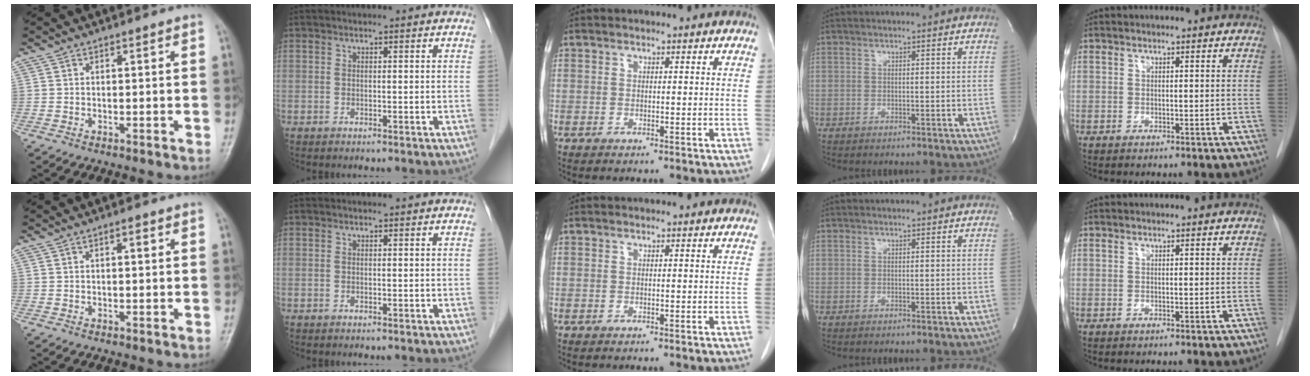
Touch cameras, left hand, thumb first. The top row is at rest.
{"thumb": {"total": 1.5, "force": [0.5, 0.5, 1.3], "torque": [-0.019, 0.002, 0.006]}}